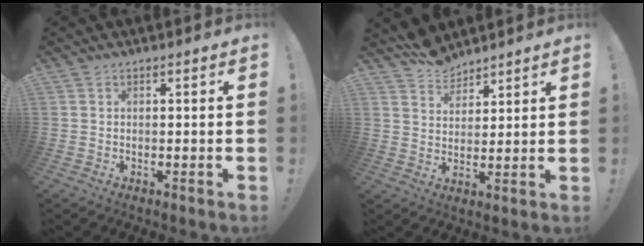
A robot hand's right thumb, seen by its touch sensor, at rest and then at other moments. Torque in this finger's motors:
{"motor_torque": [-0.66, 0.82, 0.08, -0.08, 0.00]}